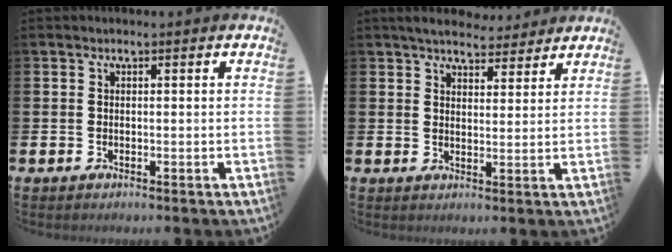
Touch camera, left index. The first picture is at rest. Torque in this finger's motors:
{"motor_torque": [1.04, -1.09, 0.14, 0.09]}